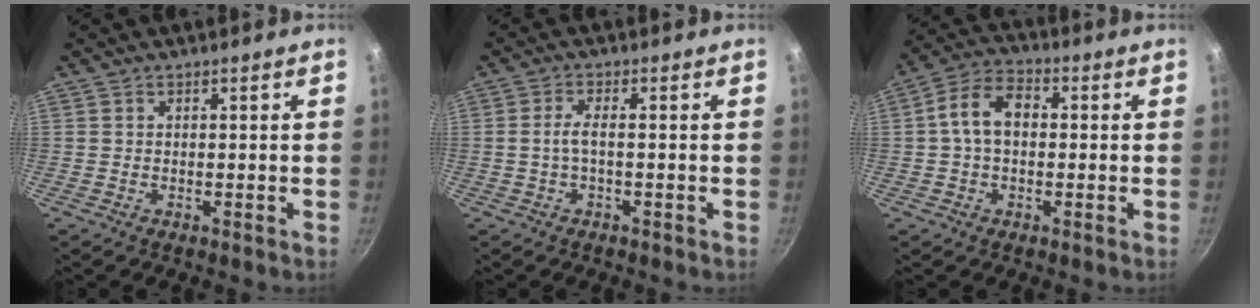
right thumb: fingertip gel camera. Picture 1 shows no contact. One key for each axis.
{"total": 2.9, "fx": -0.6, "fy": 0.8, "fz": 2.7, "tx": -0.065, "ty": 0.012, "tz": -0.013}
{"total": 8.7, "fx": 0.5, "fy": 5.8, "fz": 6.4, "tx": -0.103, "ty": 0.026, "tz": -0.005}